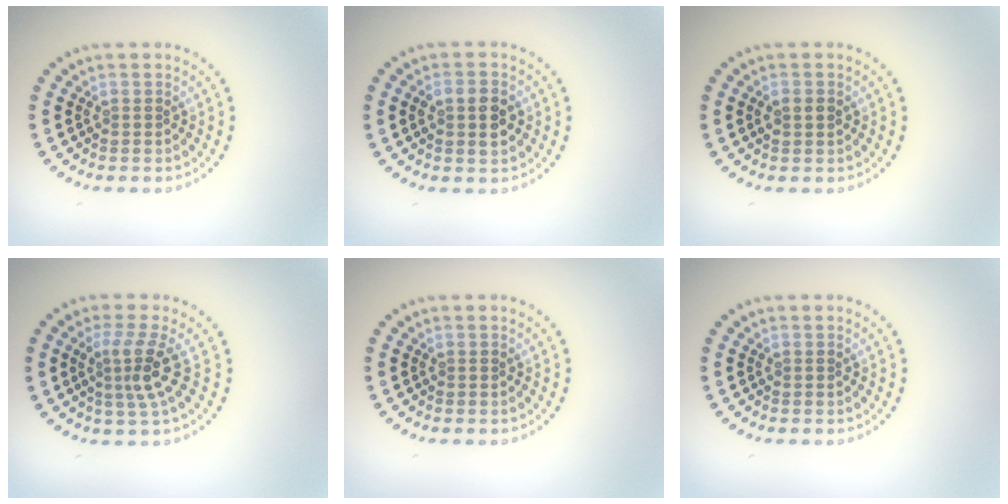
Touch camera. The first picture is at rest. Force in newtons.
{"total": 2.5, "press": 2.5, "slide": 0.3}
{"total": 1.6, "press": 1.6, "slide": 0.1}
{"total": 3.1, "press": 2.2, "slide": 2.3}
{"total": 0.0}
{"total": 0.0}